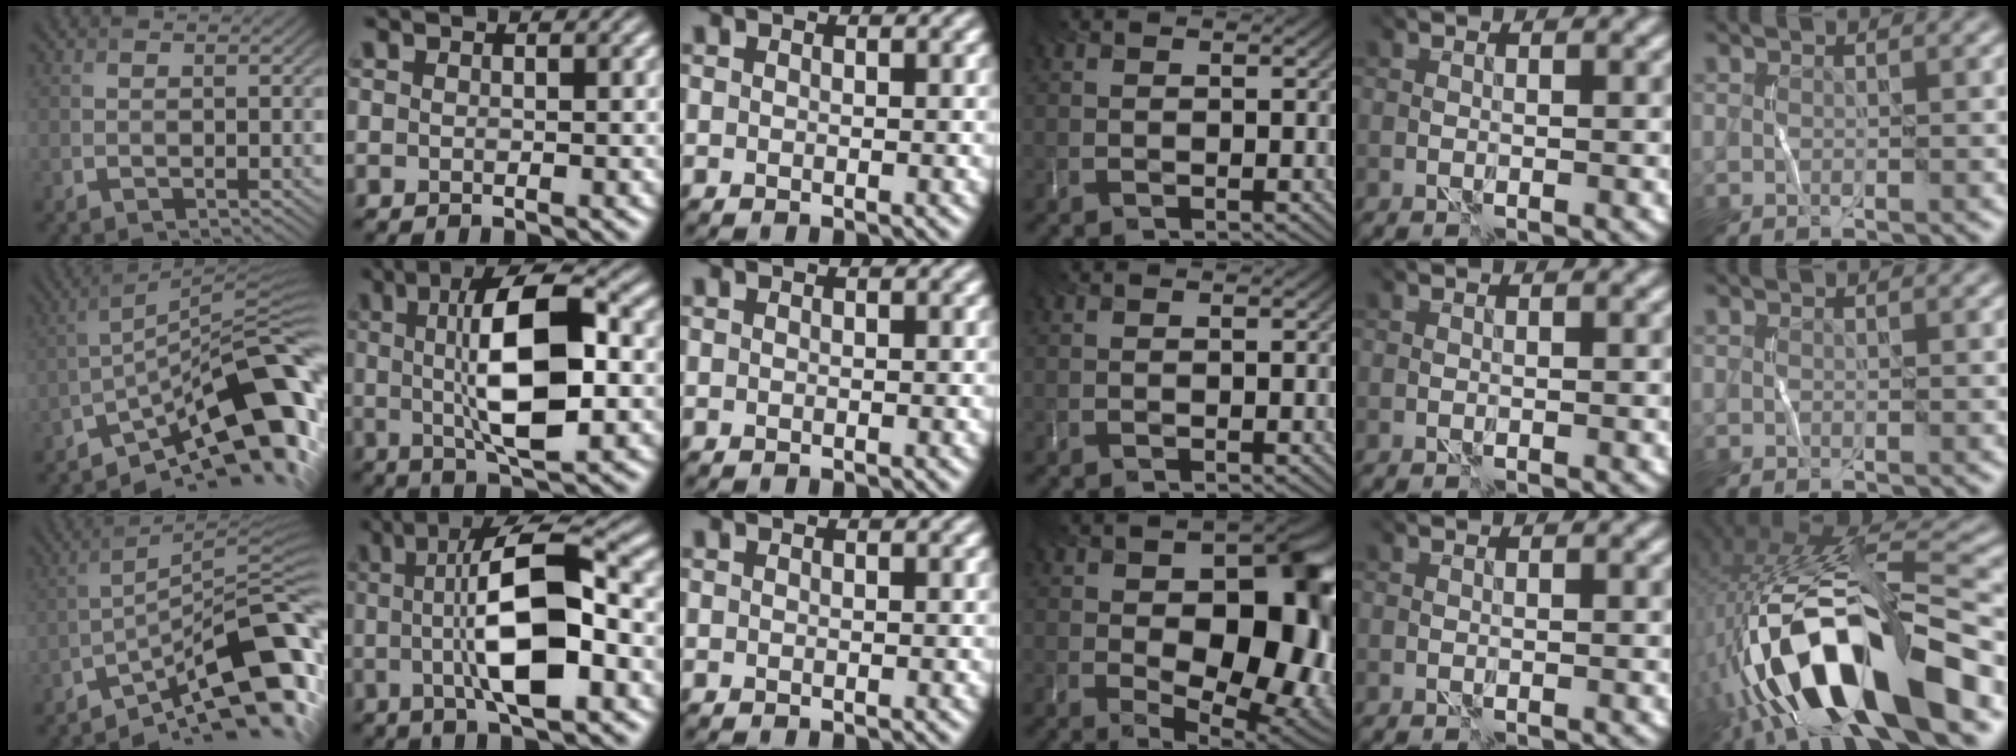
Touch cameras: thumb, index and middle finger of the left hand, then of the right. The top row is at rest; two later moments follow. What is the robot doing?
{"motion": "wrap", "object": "string"}